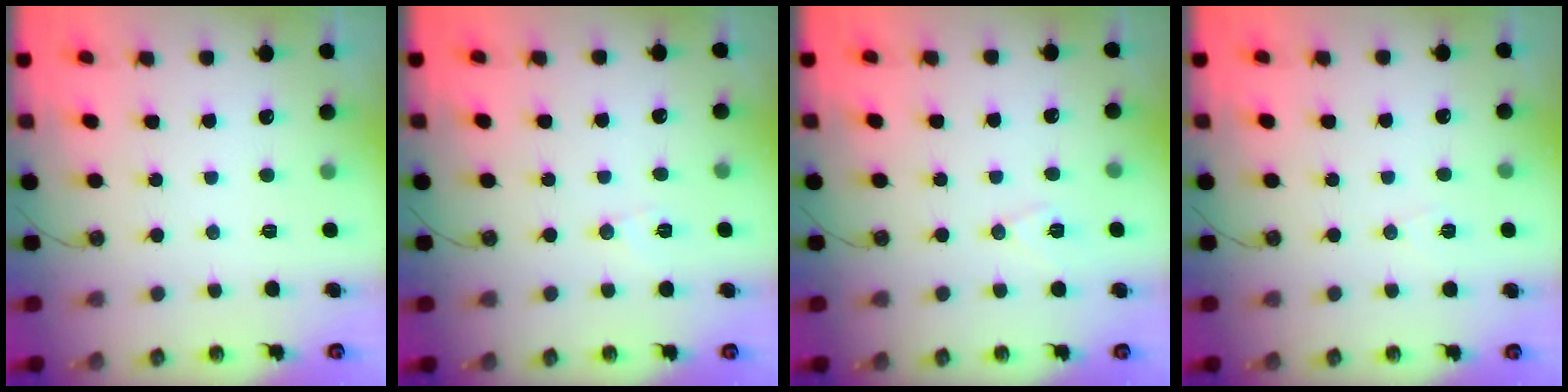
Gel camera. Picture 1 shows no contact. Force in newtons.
{"total": 5.1, "press": 4.8, "slide": 1.8}
{"total": 7.0, "press": 6.0, "slide": 3.7}
{"total": 6.4, "press": 4.6, "slide": 4.5}